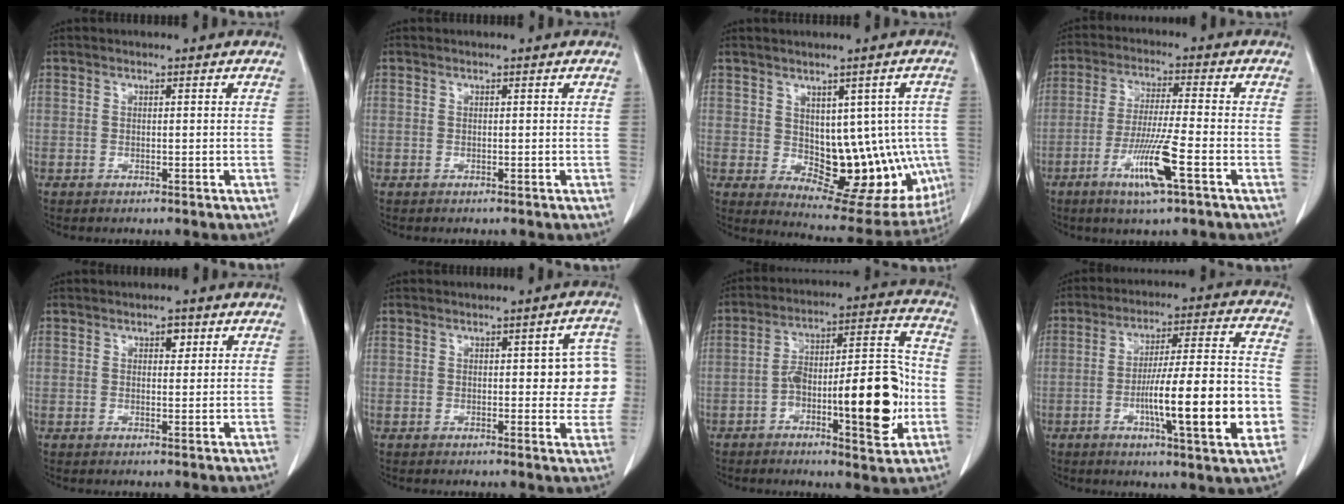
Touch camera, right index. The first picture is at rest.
{"total": 0.0}
{"total": 15.4, "force": [-1.5, 8.3, 12.8], "torque": [-0.137, 0.007, 0.003]}
{"total": 9.4, "force": [-4.1, -0.2, 8.4], "torque": [-0.163, -0.018, -0.077]}
{"total": 1.8, "force": [0.9, 1.0, 1.2], "torque": [-0.015, 0.000, 0.012]}
{"total": 7.8, "force": [0.6, 2.8, 7.2], "torque": [-0.063, 0.019, 0.003]}
{"total": 16.4, "force": [-4.3, 4.1, 15.3], "torque": [-0.233, 0.028, -0.061]}
{"total": 17.1, "force": [-4.5, 1.2, 16.5], "torque": [-0.249, 0.003, -0.067]}